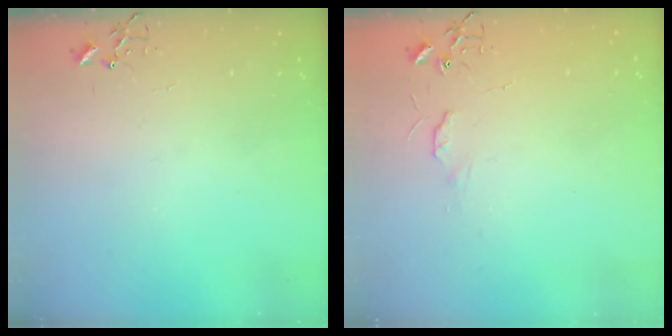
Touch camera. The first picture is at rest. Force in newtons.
{"total": 4.7, "press": 4.6, "slide": 0.7}